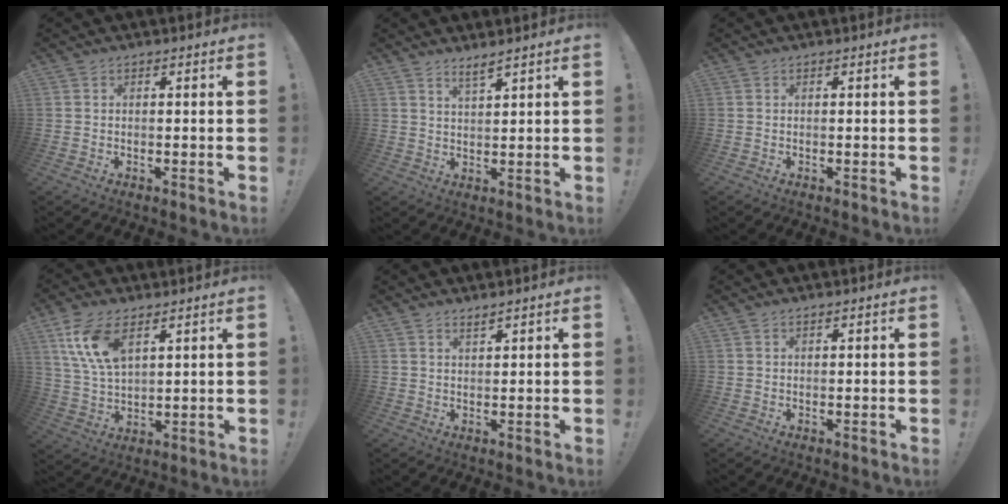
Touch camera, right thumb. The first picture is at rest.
{"total": 3.6, "force": [3.1, 0.3, 1.9], "torque": [-0.029, -0.020, 0.052]}
{"total": 0.0}
{"total": 12.2, "force": [6.3, 6.2, 8.4], "torque": [-0.175, -0.015, 0.119]}
{"total": 2.0, "force": [1.7, 0.3, 1.0], "torque": [-0.015, -0.010, 0.030]}
{"total": 0.7, "force": [0.5, 0.1, 0.4], "torque": [-0.003, -0.003, 0.009]}